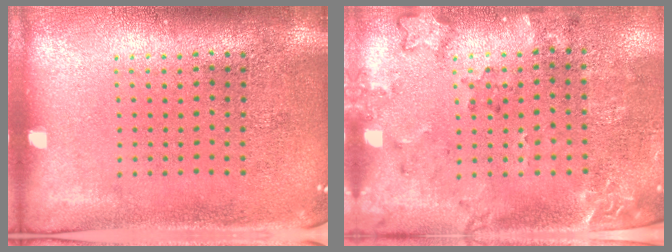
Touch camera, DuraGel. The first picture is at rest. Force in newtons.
{"total": 1.9, "press": 1.5, "slide": 1.1}